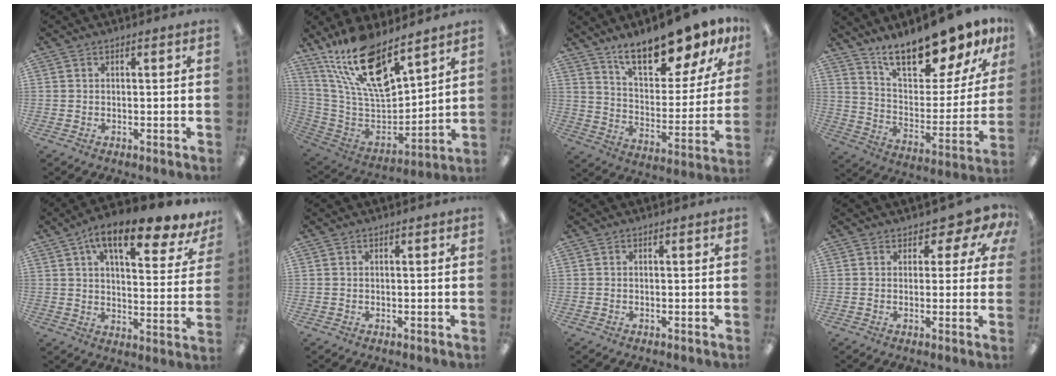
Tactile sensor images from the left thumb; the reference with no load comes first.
{"total": 20.3, "force": [14.1, 7.2, 12.6], "torque": [-0.242, -0.091, 0.249]}
{"total": 17.3, "force": [14.2, 5.2, 8.4], "torque": [-0.142, -0.089, 0.245]}
{"total": 18.3, "force": [15.7, 4.8, 8.0], "torque": [-0.130, -0.115, 0.270]}
{"total": 14.6, "force": [9.5, 4.8, 9.9], "torque": [-0.150, -0.045, 0.154]}
{"total": 0.0}
{"total": 0.0}
{"total": 5.2, "force": [2.6, 3.3, 3.1], "torque": [-0.035, -0.014, 0.043]}